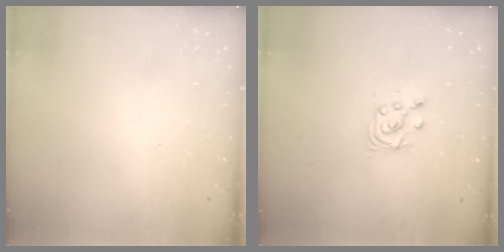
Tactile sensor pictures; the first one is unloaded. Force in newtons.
{"total": 6.1, "press": 6.1, "slide": 0.5}